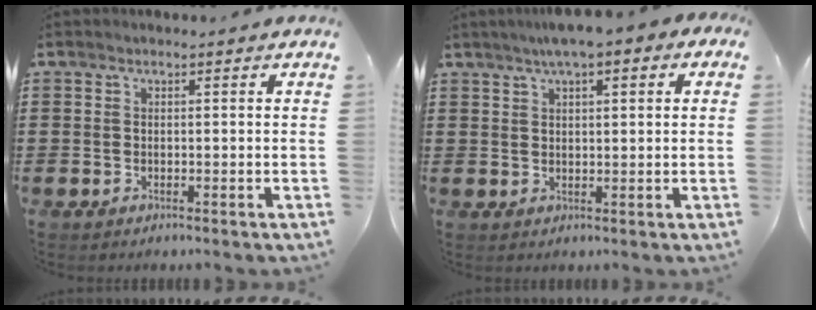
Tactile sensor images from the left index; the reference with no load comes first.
{"total": 3.8, "force": [2.2, 0.8, 2.9], "torque": [-0.060, 0.005, 0.037]}